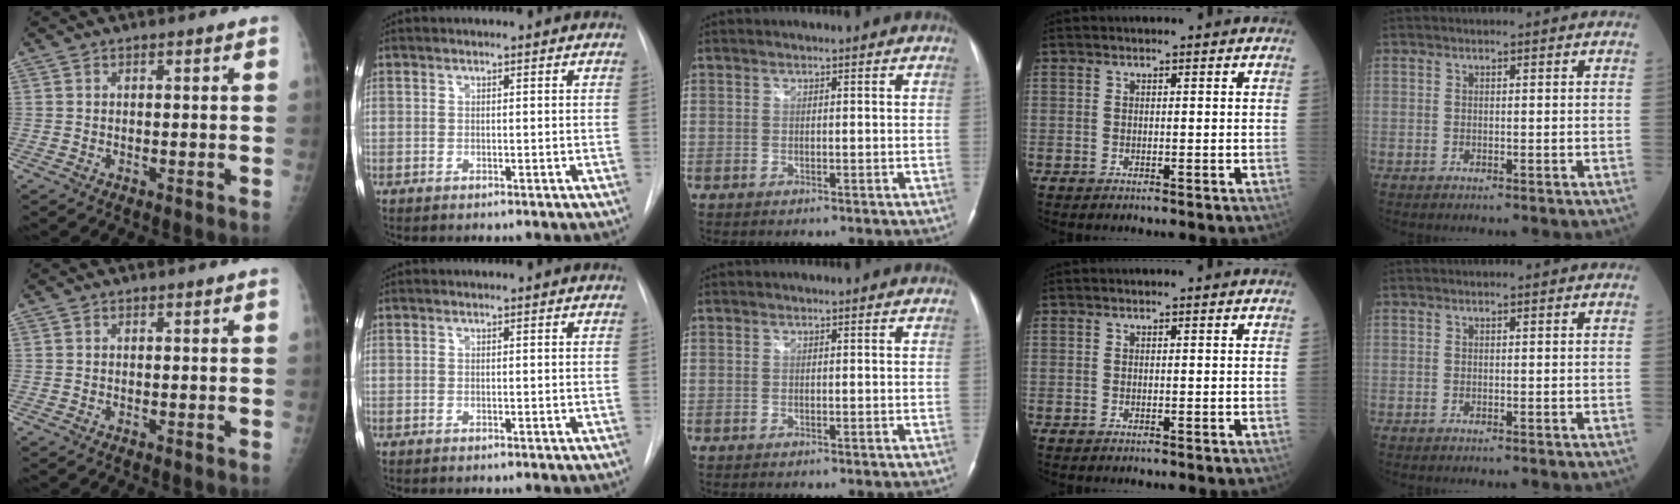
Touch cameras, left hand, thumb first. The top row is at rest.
{}